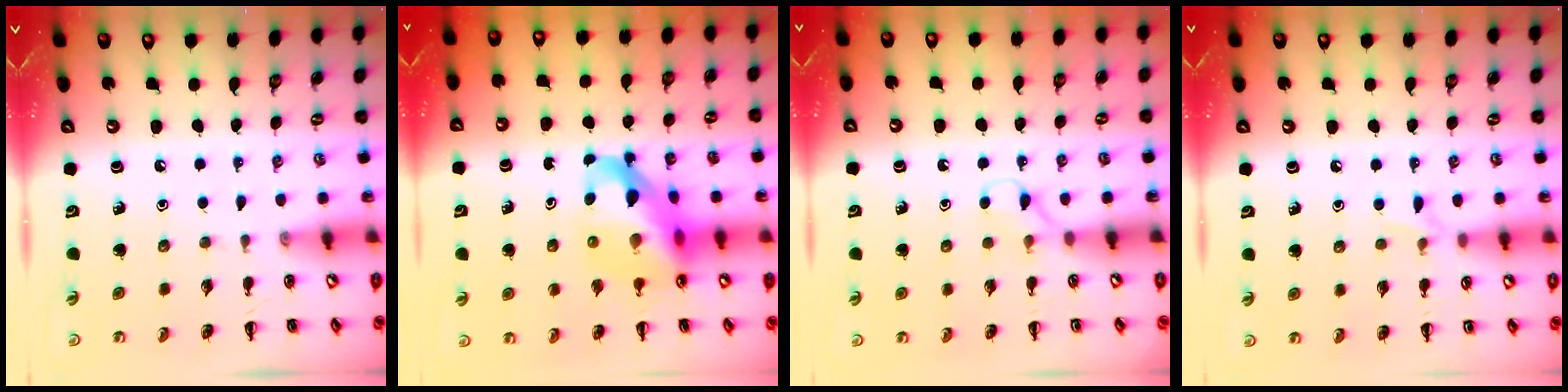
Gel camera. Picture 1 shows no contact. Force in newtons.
{"total": 15.9, "press": 15.3, "slide": 4.2}
{"total": 3.1, "press": 2.9, "slide": 1.0}
{"total": 4.5, "press": 4.3, "slide": 1.4}